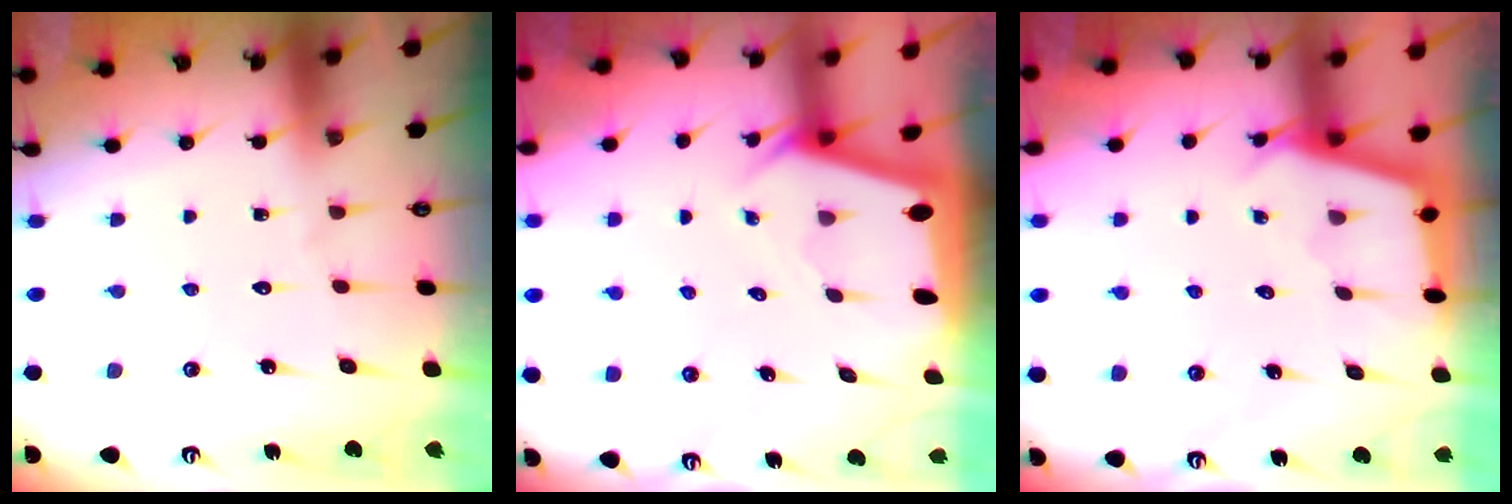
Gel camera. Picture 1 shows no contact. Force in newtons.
{"total": 2.5, "press": 2.5, "slide": 0.2}
{"total": 3.0, "press": 3.0, "slide": 0.3}